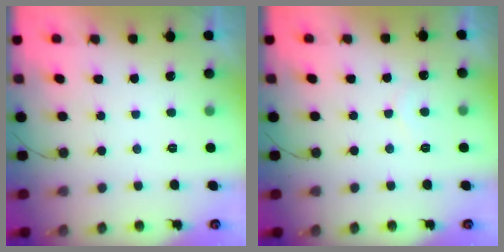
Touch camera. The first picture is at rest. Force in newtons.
{"total": 3.9, "press": 3.9, "slide": 0.2}